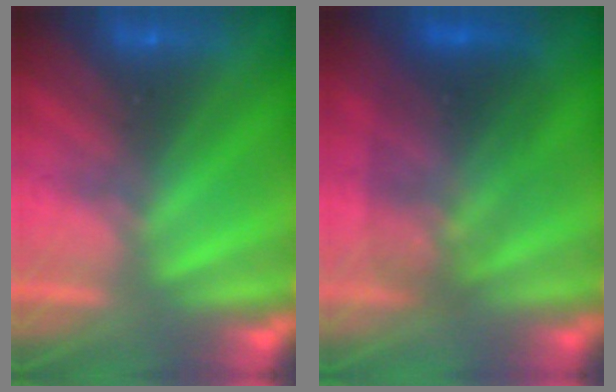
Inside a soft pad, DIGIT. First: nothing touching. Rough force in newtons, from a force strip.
{"total": 3.3}